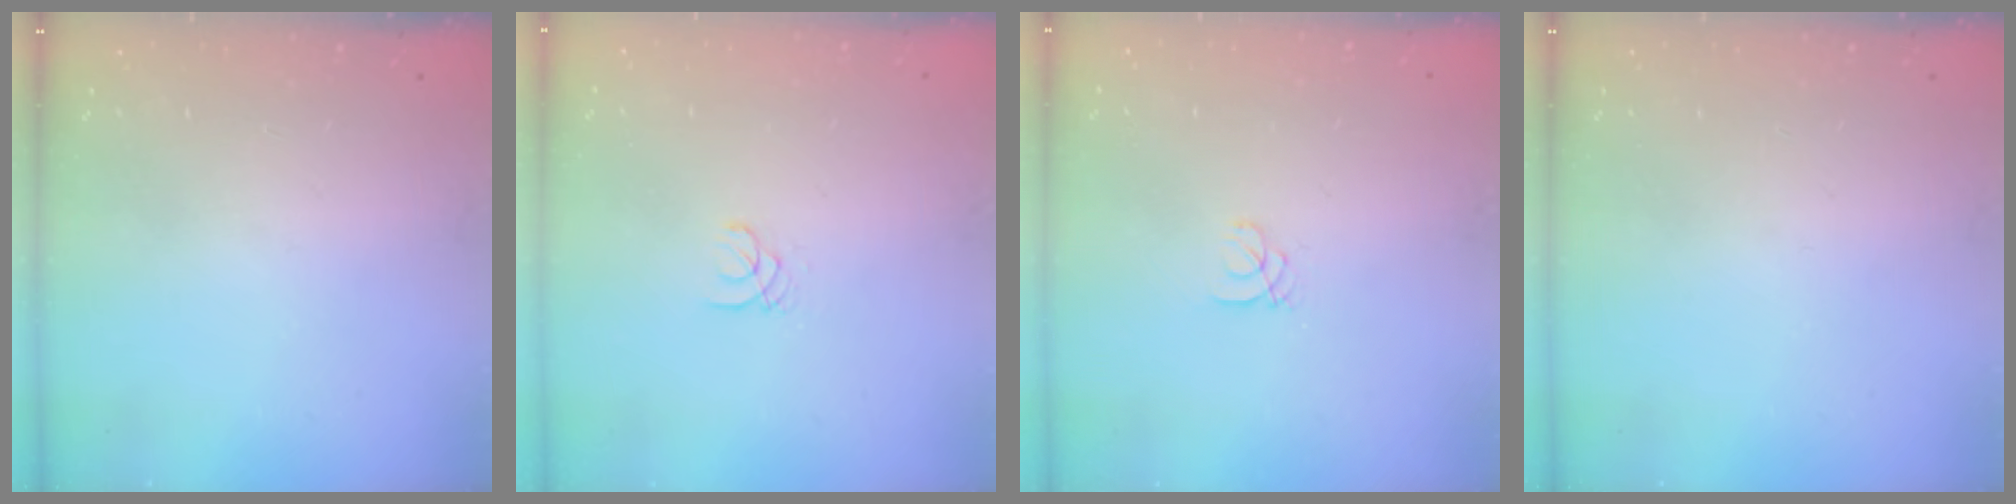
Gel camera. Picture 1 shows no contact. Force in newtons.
{"total": 1.0, "press": 1.0, "slide": 0.1}
{"total": 1.0, "press": 1.0, "slide": 0.1}
{"total": 0.0}